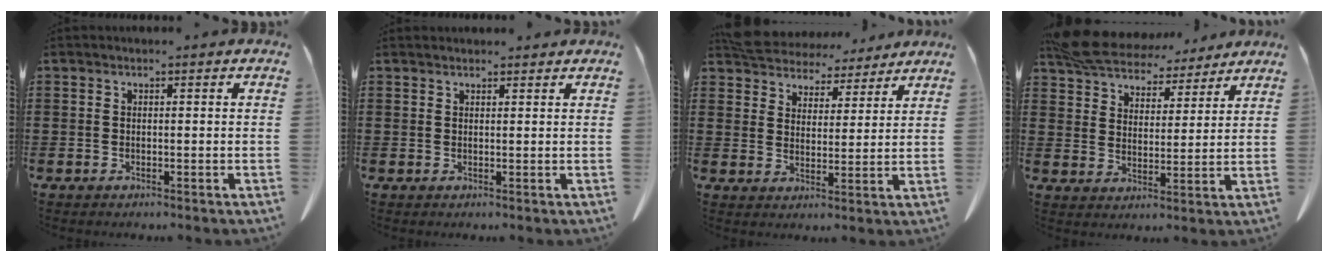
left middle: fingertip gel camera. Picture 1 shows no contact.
{"total": 1.2, "force": [1.1, 0.3, 0.3], "torque": [-0.008, 0.000, 0.023]}
{"total": 5.8, "force": [5.7, 1.3, 0.3], "torque": [-0.037, -0.029, 0.104]}
{"total": 7.9, "force": [7.5, 2.0, 1.8], "torque": [-0.072, -0.031, 0.141]}